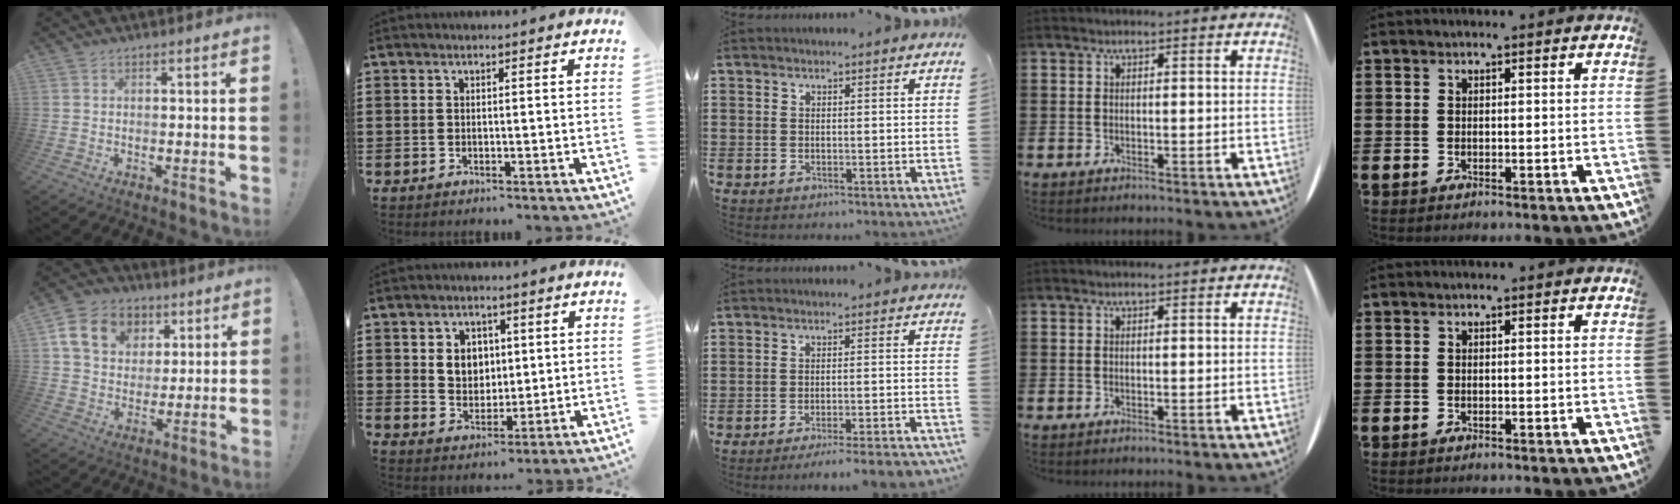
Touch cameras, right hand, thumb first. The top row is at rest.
{"thumb": {"total": 14.8, "force": [6.1, 11.4, 7.2], "torque": [-0.107, -0.015, 0.122]}, "index": {"total": 4.8, "force": [1.1, 4.2, 2.1], "torque": [-0.050, 0.011, 0.015]}, "middle": {"total": 3.6, "force": [-3.4, -0.4, 1.2], "torque": [-0.018, -0.004, -0.069]}}